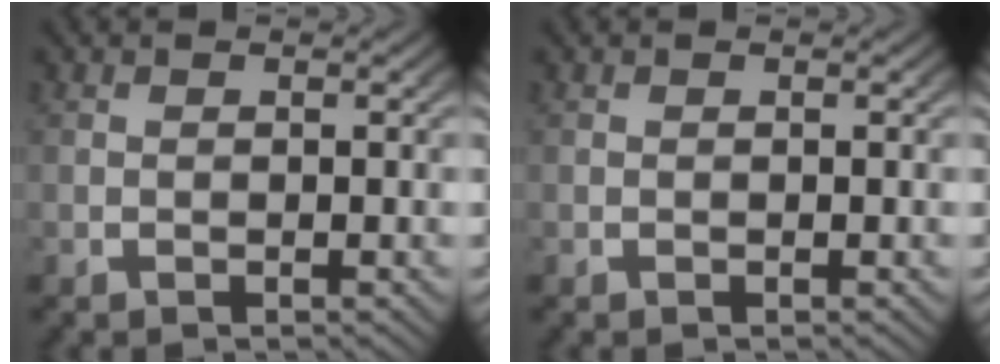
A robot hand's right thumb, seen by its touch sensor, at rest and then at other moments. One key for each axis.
{"total": 0.0}